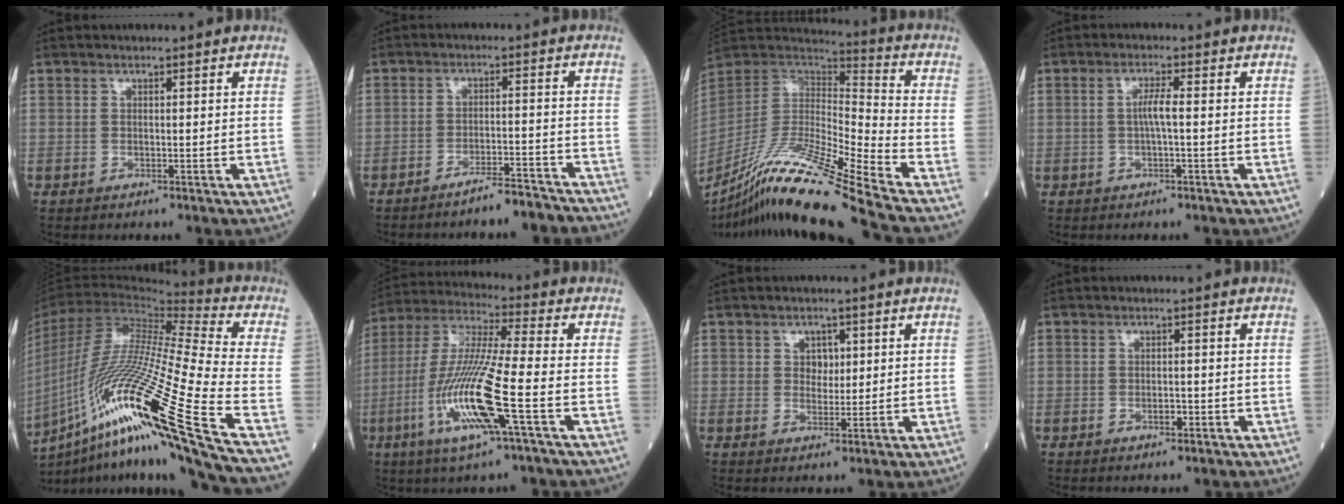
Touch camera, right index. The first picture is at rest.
{"total": 5.6, "force": [-5.1, 0.3, 2.3], "torque": [-0.025, -0.001, -0.080]}
{"total": 22.0, "force": [-16.9, -1.9, 13.9], "torque": [-0.280, -0.036, -0.316]}
{"total": 2.6, "force": [-0.1, 0.0, 2.6], "torque": [-0.048, 0.002, -0.004]}
{"total": 29.7, "force": [-13.5, -0.2, 26.5], "torque": [-0.494, -0.056, -0.248]}
{"total": 15.4, "force": [-5.0, 0.1, 14.5], "torque": [-0.307, -0.014, -0.100]}
{"total": 2.6, "force": [0.9, 1.9, 1.5], "torque": [-0.017, 0.001, 0.014]}
{"total": 1.4, "force": [-0.6, 0.5, 1.2], "torque": [-0.021, 0.000, -0.009]}